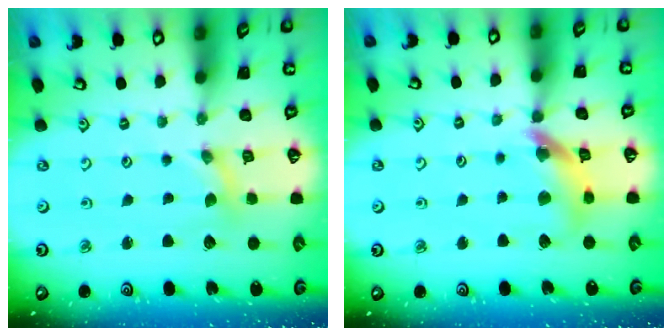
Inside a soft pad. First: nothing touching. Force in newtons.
{"total": 12.7, "press": 12.6, "slide": 1.6}